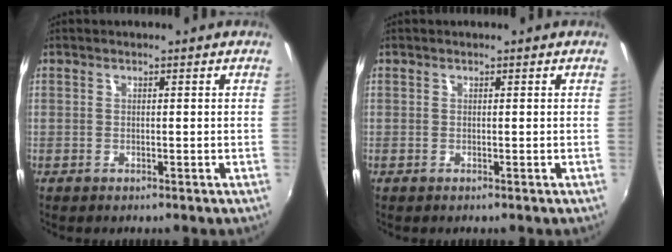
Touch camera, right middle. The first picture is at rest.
{"total": 0.0}